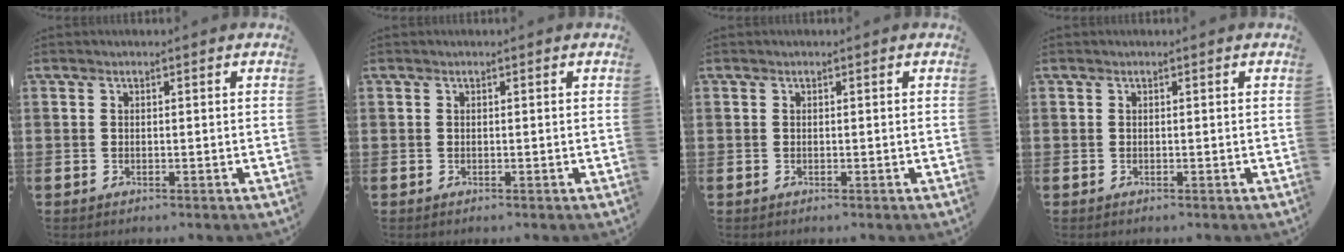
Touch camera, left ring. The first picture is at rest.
{"total": 0.0}
{"total": 0.0}
{"total": 0.0}